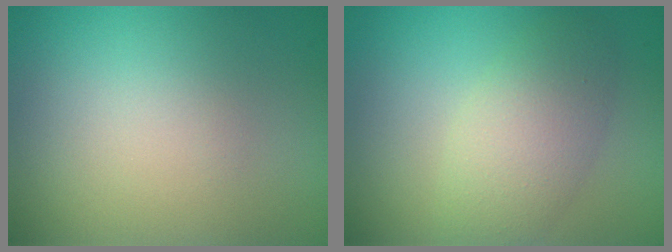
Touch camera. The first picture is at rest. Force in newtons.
{"total": 4.0, "press": 4.0, "slide": 0.2}